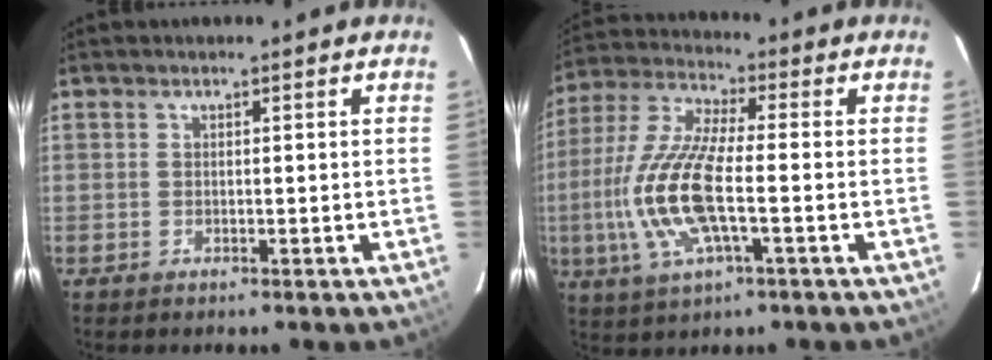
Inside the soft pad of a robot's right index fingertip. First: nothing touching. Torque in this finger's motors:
{"motor_torque": [2.14, 0.00, 0.97, 0.21]}